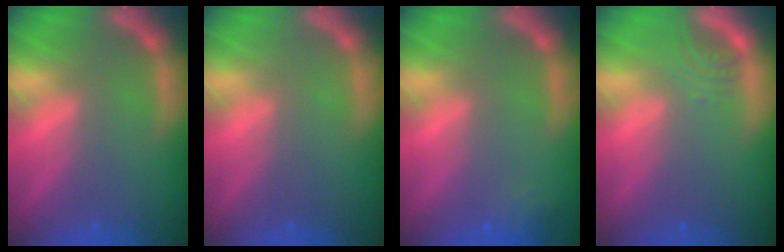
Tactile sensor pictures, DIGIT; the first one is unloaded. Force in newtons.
{"total": 0.0}
{"total": 1.9}
{"total": 2.0}